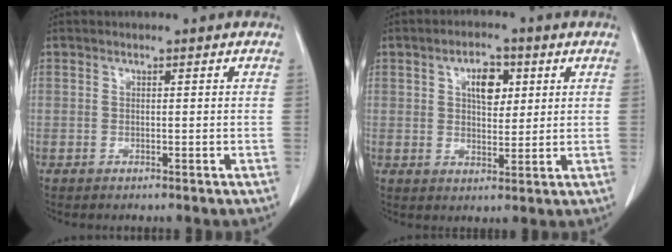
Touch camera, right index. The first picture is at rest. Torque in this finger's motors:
{"motor_torque": [0.12, 0.10, 0.12, 0.05]}